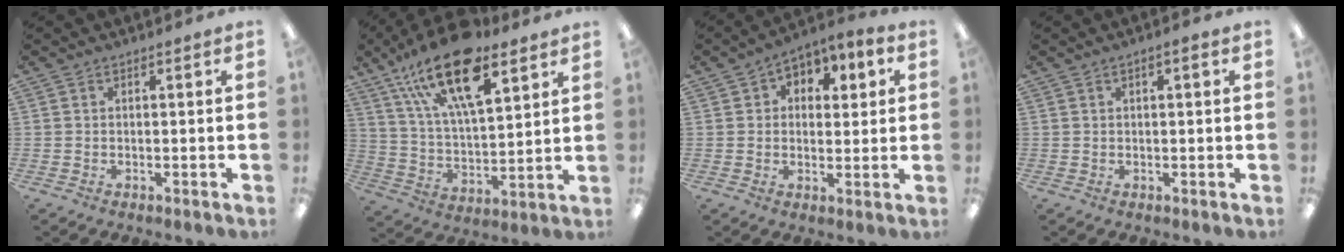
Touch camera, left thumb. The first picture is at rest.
{"total": 22.0, "force": [13.2, 9.0, 15.0], "torque": [-0.270, -0.065, 0.224]}
{"total": 4.9, "force": [2.4, 4.0, 1.6], "torque": [-0.022, -0.017, 0.038]}
{"total": 1.4, "force": [0.3, 0.3, 1.4], "torque": [-0.024, 0.002, 0.005]}